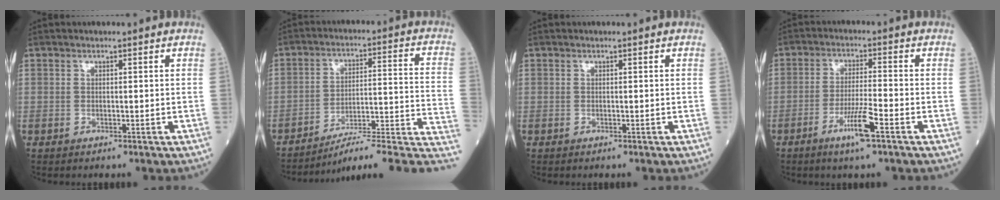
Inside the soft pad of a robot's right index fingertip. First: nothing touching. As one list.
[{"total": 16.0, "force": [-12.8, 0.3, 9.6], "torque": [-0.083, 0.047, -0.182]}, {"total": 0.0}, {"total": 6.1, "force": [-3.3, -0.2, 5.1], "torque": [-0.098, -0.009, -0.063]}]